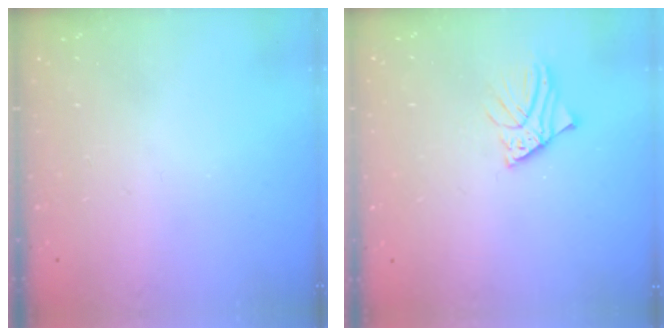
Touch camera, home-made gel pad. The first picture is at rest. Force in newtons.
{"total": 2.9, "press": 2.9, "slide": 0.2}